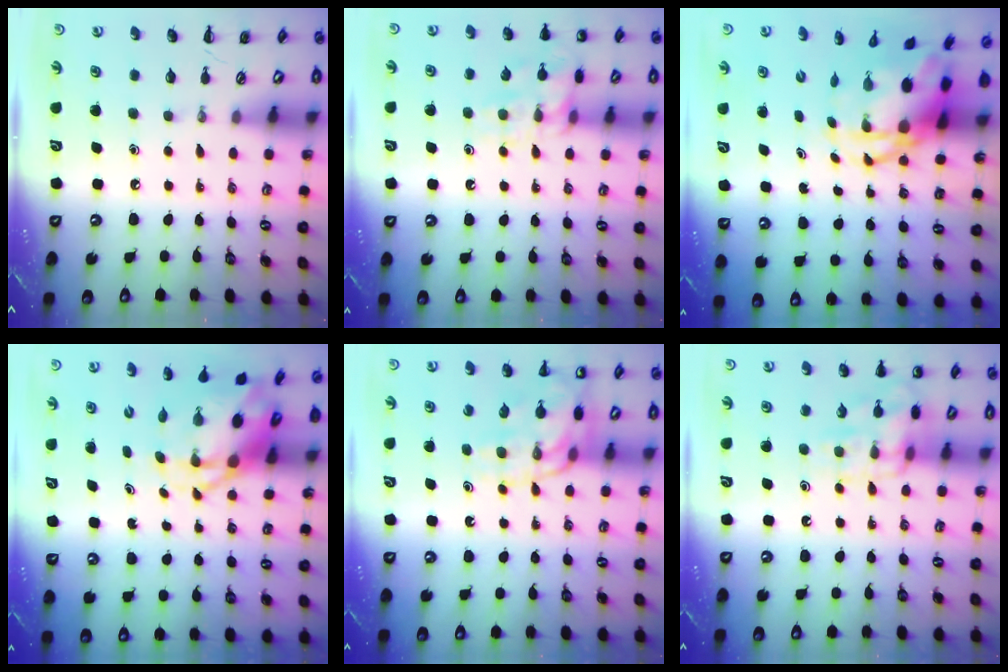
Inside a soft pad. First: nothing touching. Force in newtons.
{"total": 13.3, "press": 13.3, "slide": 0.9}
{"total": 6.7, "press": 6.4, "slide": 1.9}
{"total": 4.6, "press": 4.5, "slide": 1.2}
{"total": 14.3, "press": 14.2, "slide": 2.3}
{"total": 14.4, "press": 14.3, "slide": 1.4}